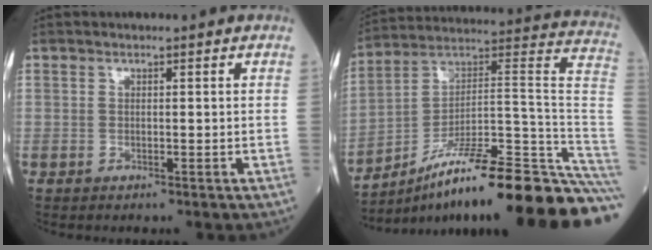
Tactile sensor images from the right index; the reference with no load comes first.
{"total": 27.0, "force": [-19.5, 0.4, 18.6], "torque": [-0.150, 0.038, -0.301]}